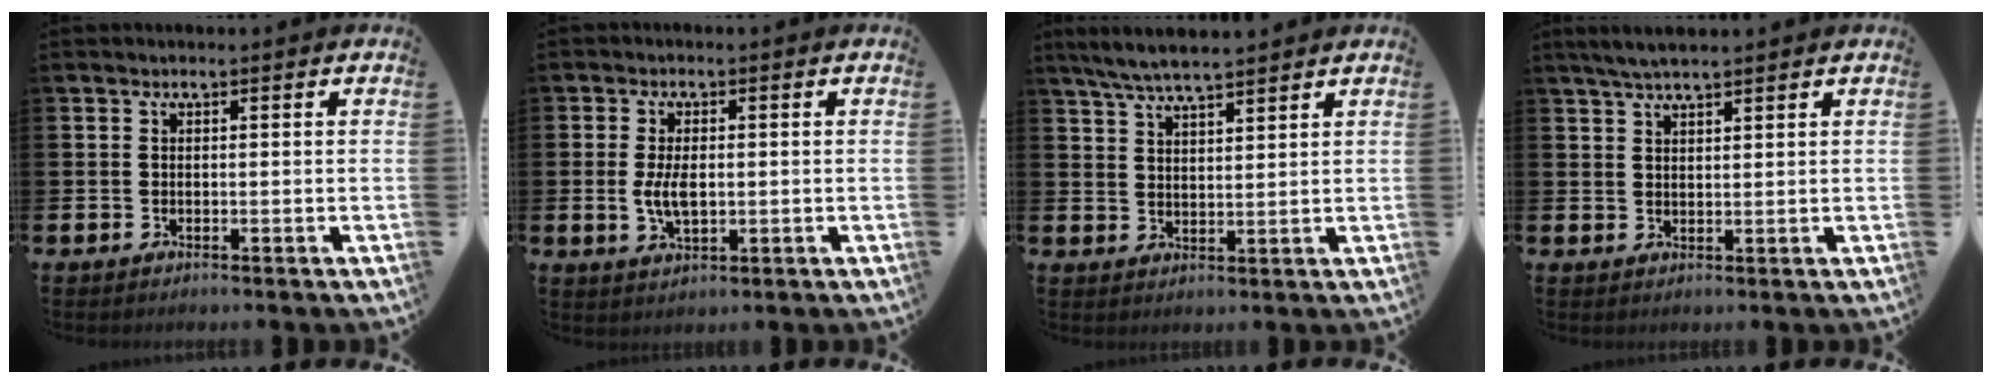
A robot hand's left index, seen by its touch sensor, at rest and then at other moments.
{"total": 4.0, "force": [0.1, 2.0, 3.4], "torque": [-0.057, 0.002, -0.001]}
{"total": 5.8, "force": [5.4, 0.5, 2.0], "torque": [-0.061, -0.014, 0.100]}
{"total": 3.5, "force": [3.1, 0.5, 1.6], "torque": [-0.038, -0.001, 0.056]}